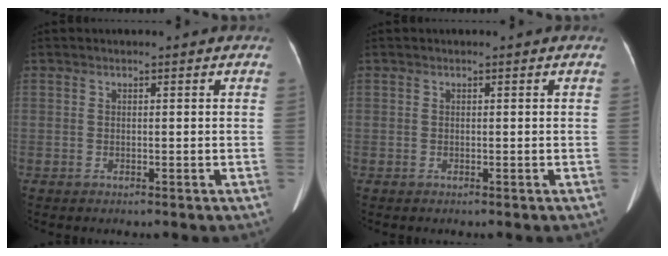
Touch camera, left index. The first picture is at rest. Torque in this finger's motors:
{"motor_torque": [0.05, 0.05, 0.04, 0.02]}